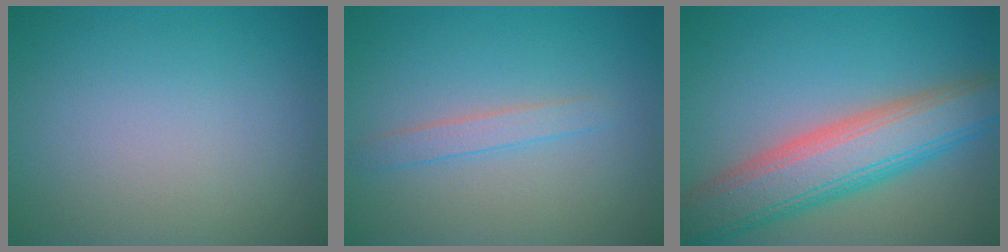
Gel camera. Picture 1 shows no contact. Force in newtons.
{"total": 1.6, "press": 1.6, "slide": 0.1}
{"total": 8.3, "press": 8.3, "slide": 0.4}